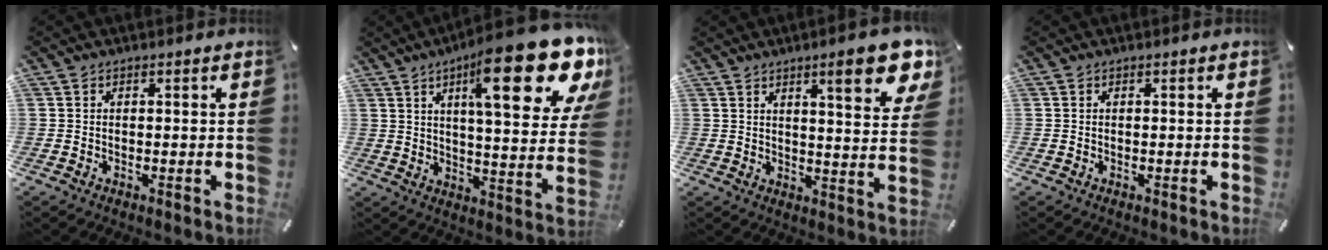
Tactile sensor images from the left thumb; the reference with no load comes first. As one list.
[{"total": 24.5, "force": [13.1, 7.6, 19.2], "torque": [-0.266, -0.075, 0.198]}, {"total": 12.4, "force": [7.3, 3.1, 9.5], "torque": [-0.129, -0.037, 0.116]}, {"total": 0.0}]